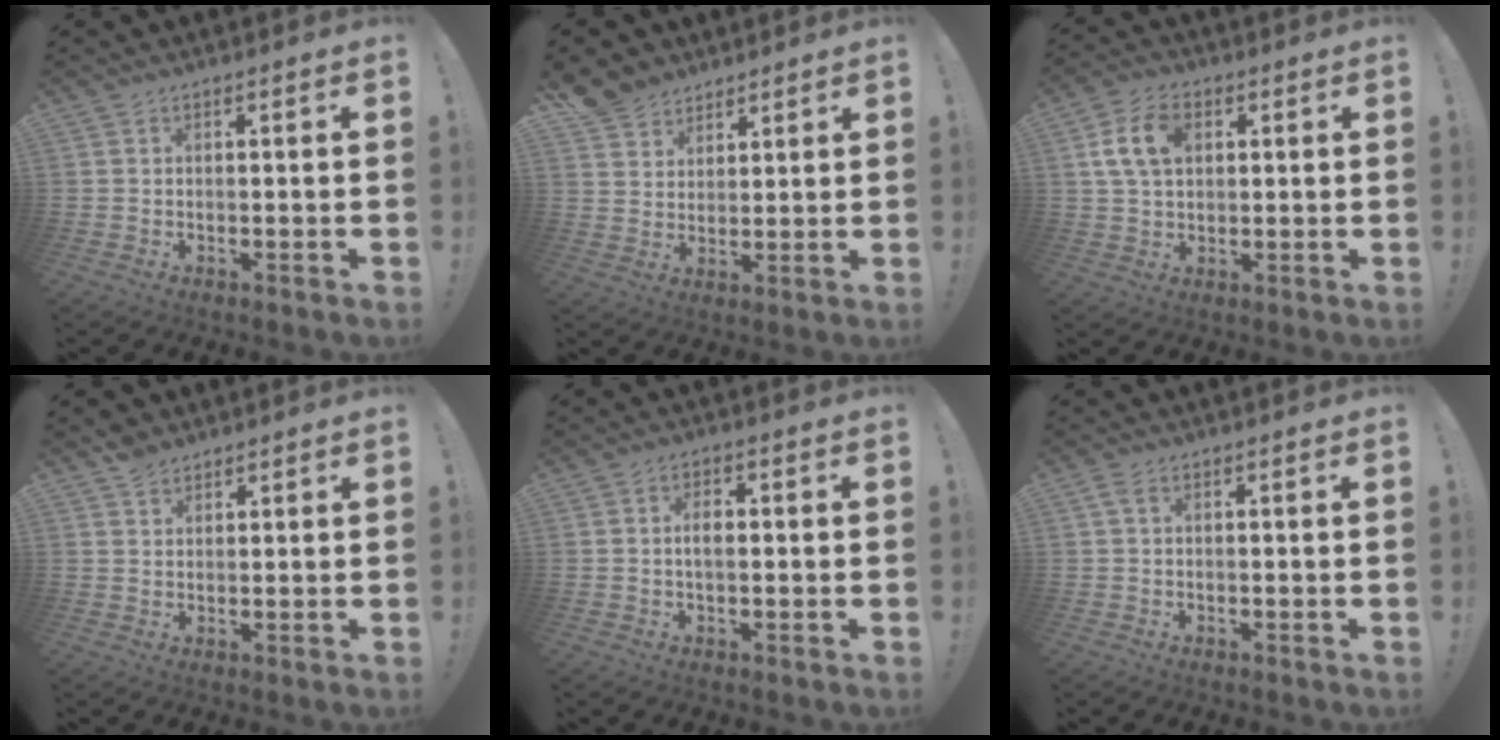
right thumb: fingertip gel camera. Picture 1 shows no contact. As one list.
[{"total": 7.2, "force": [5.6, 4.5, 0.6], "torque": [-0.018, -0.041, 0.113]}, {"total": 10.7, "force": [3.0, 7.1, 7.4], "torque": [-0.134, 0.009, 0.057]}, {"total": 3.7, "force": [3.0, 2.1, 0.8], "torque": [-0.006, -0.012, 0.057]}, {"total": 3.7, "force": [0.0, 1.9, 3.2], "torque": [-0.047, 0.004, -0.002]}, {"total": 1.6, "force": [0.4, 0.9, 1.3], "torque": [-0.019, 0.002, 0.006]}]